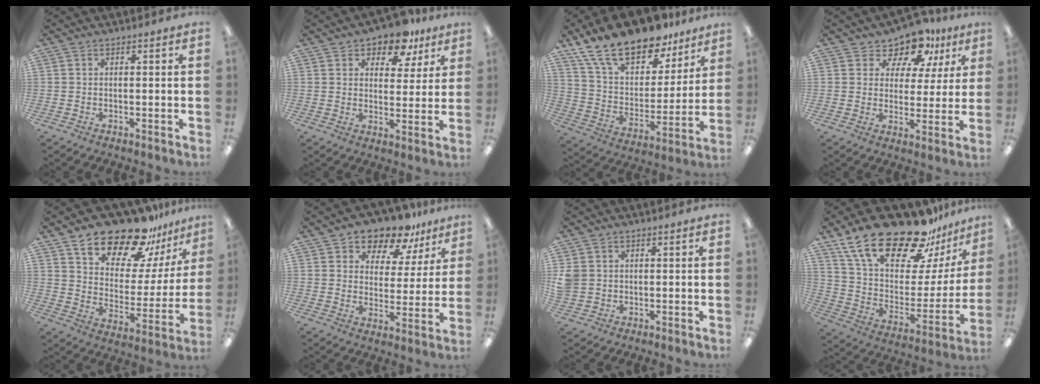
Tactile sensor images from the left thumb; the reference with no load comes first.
{"total": 9.6, "force": [7.3, 4.9, 3.8], "torque": [-0.055, -0.040, 0.131]}
{"total": 19.8, "force": [15.3, 8.8, 8.8], "torque": [-0.166, -0.098, 0.277]}
{"total": 10.2, "force": [7.9, 5.5, 3.3], "torque": [-0.061, -0.052, 0.145]}
{"total": 19.8, "force": [16.4, 7.7, 8.0], "torque": [-0.139, -0.125, 0.288]}
{"total": 11.6, "force": [10.2, 5.0, 2.5], "torque": [-0.044, -0.086, 0.188]}
{"total": 3.9, "force": [0.7, 3.7, 1.0], "torque": [-0.016, 0.005, 0.014]}
{"total": 26.7, "force": [20.1, 10.1, 14.4], "torque": [-0.247, -0.132, 0.355]}